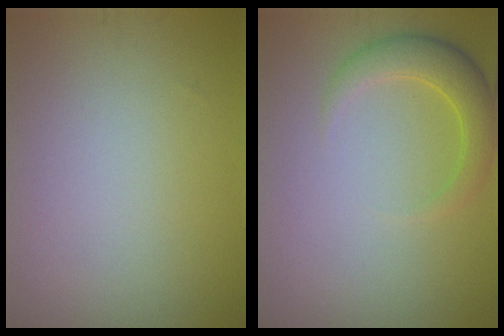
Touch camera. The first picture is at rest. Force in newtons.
{"total": 3.2, "press": 3.2, "slide": 0.2}